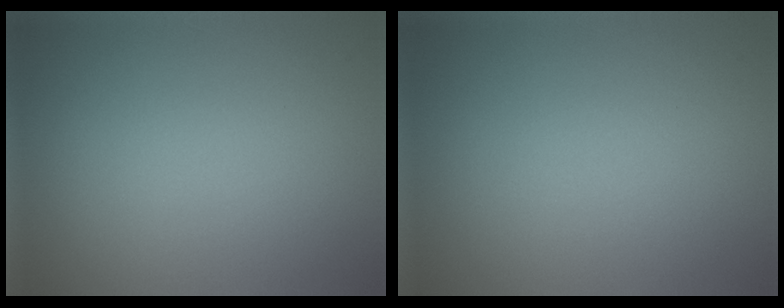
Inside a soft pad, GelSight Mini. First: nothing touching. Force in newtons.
{"total": 0.0}